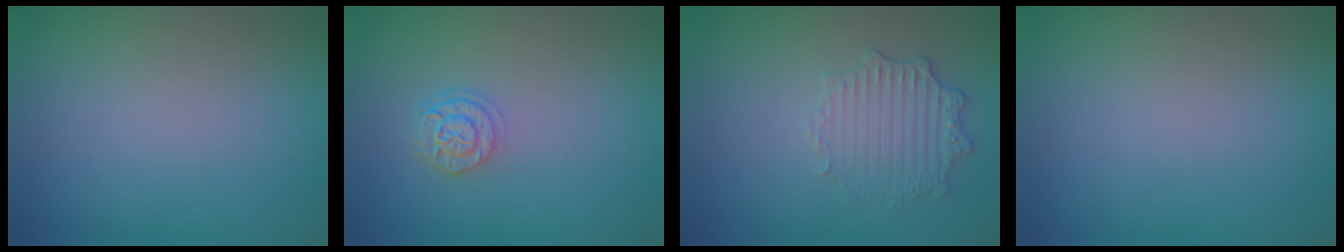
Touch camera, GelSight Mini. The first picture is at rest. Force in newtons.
{"total": 2.4, "press": 2.0, "slide": 1.3}
{"total": 2.6, "press": 2.5, "slide": 0.7}
{"total": 0.0}